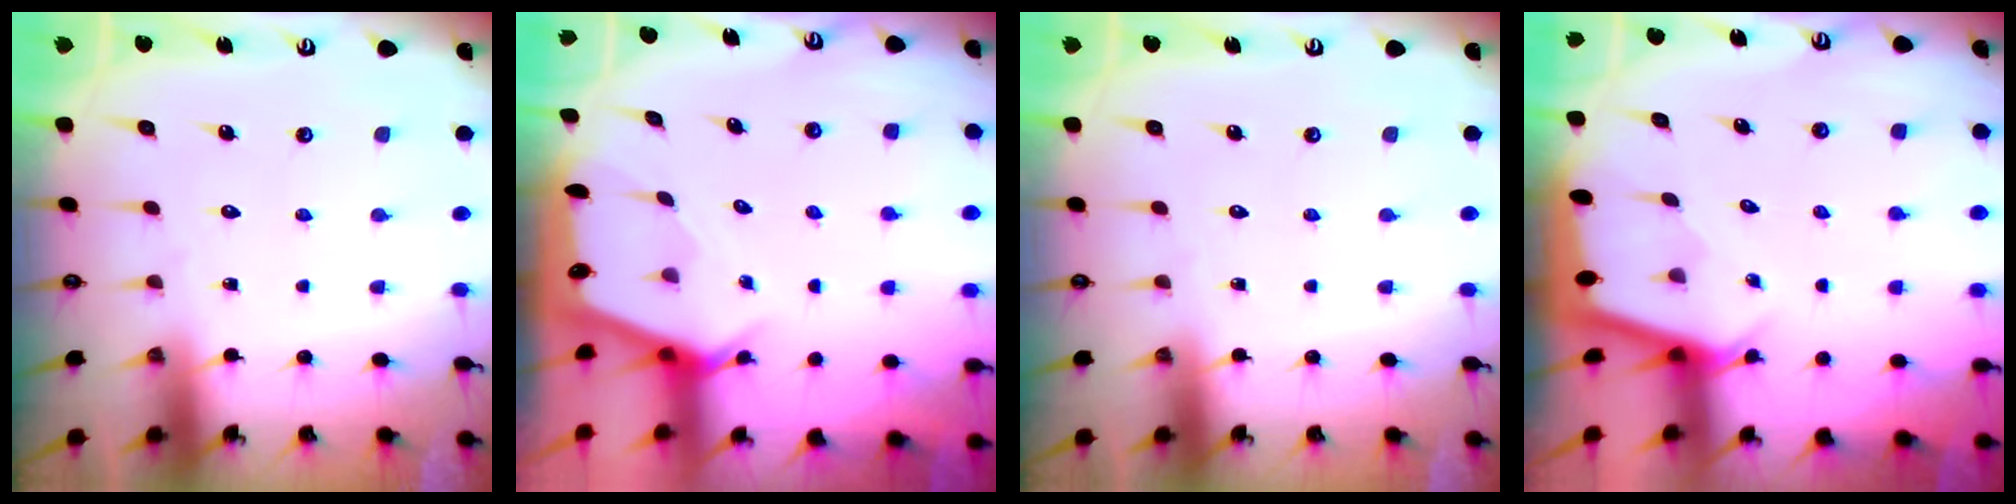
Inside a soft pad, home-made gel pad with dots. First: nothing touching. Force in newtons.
{"total": 2.4, "press": 2.4, "slide": 0.2}
{"total": 0.0}
{"total": 2.4, "press": 2.4, "slide": 0.2}